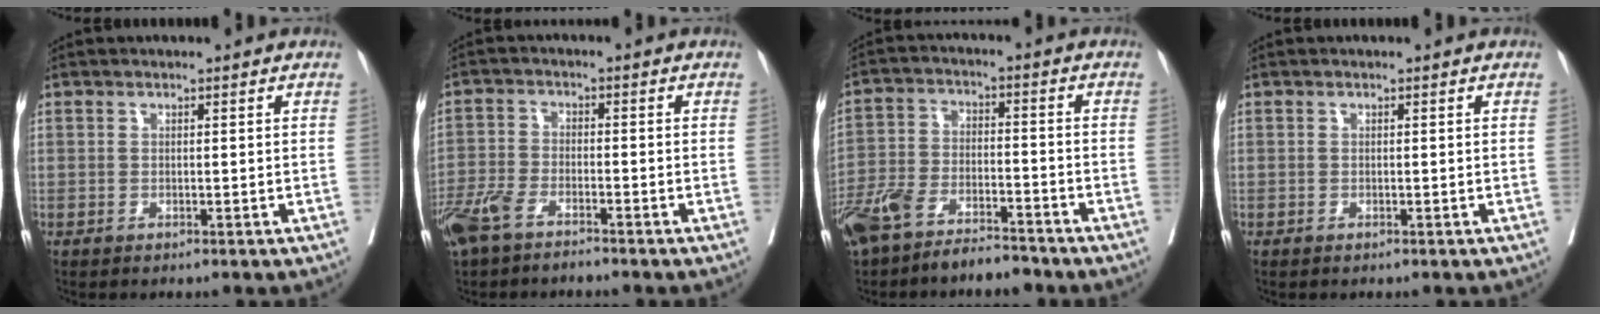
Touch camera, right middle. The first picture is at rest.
{"total": 6.3, "force": [-4.8, 2.0, 3.5], "torque": [-0.078, -0.007, -0.095]}
{"total": 10.9, "force": [-8.9, 3.2, 5.4], "torque": [-0.109, -0.005, -0.163]}
{"total": 0.0}